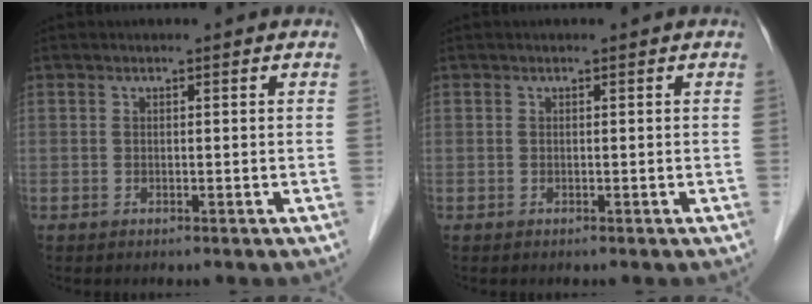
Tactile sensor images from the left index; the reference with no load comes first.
{"total": 0.0}